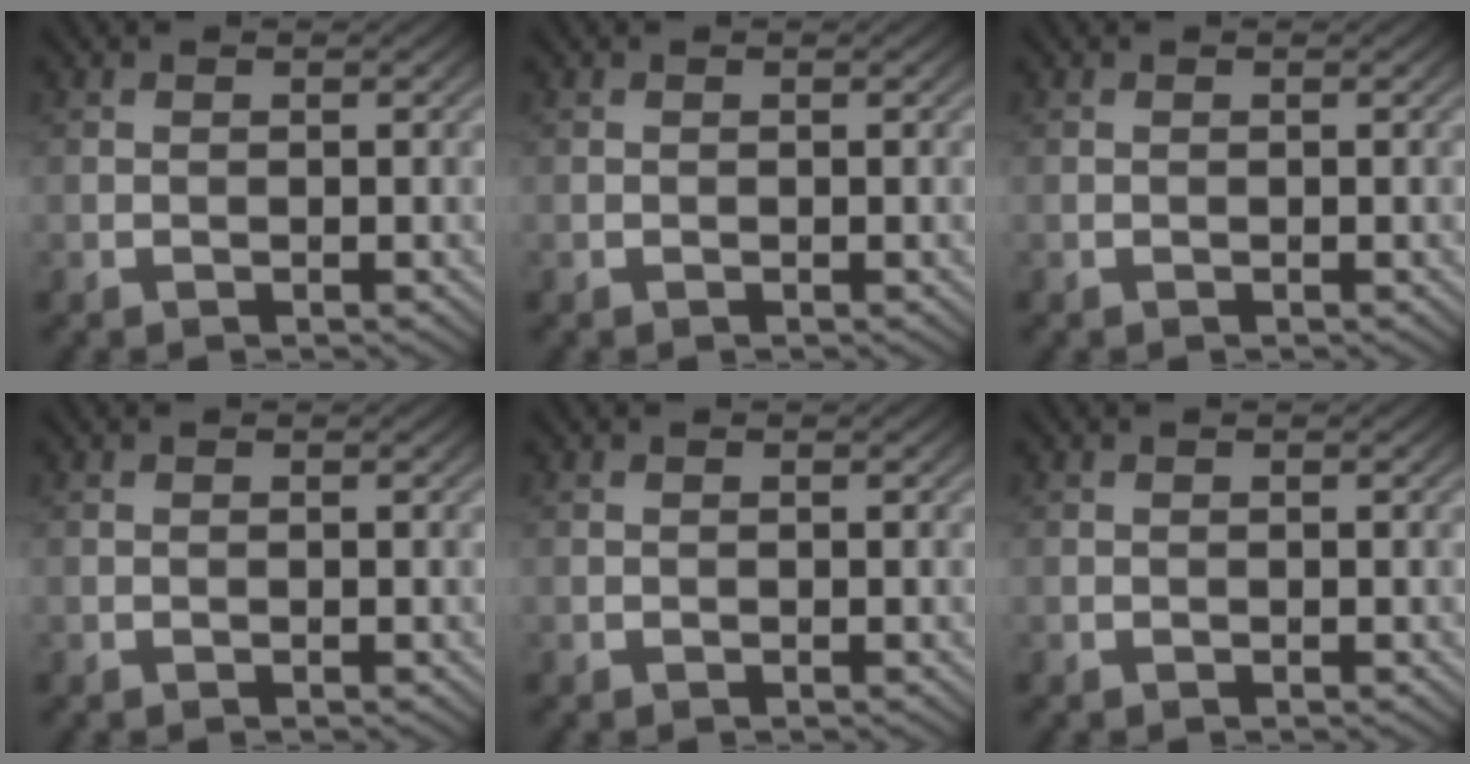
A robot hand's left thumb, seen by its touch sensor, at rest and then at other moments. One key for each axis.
{"total": 0.0}
{"total": 0.0}
{"total": 0.0}
{"total": 0.0}
{"total": 0.0}